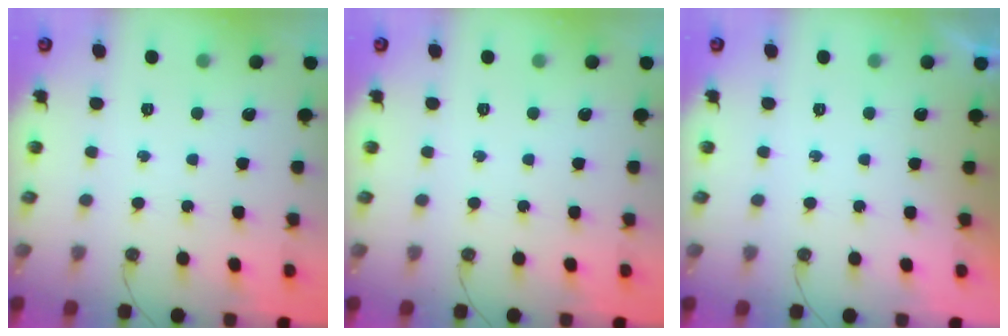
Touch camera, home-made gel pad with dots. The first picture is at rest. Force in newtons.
{"total": 0.0}
{"total": 0.0}